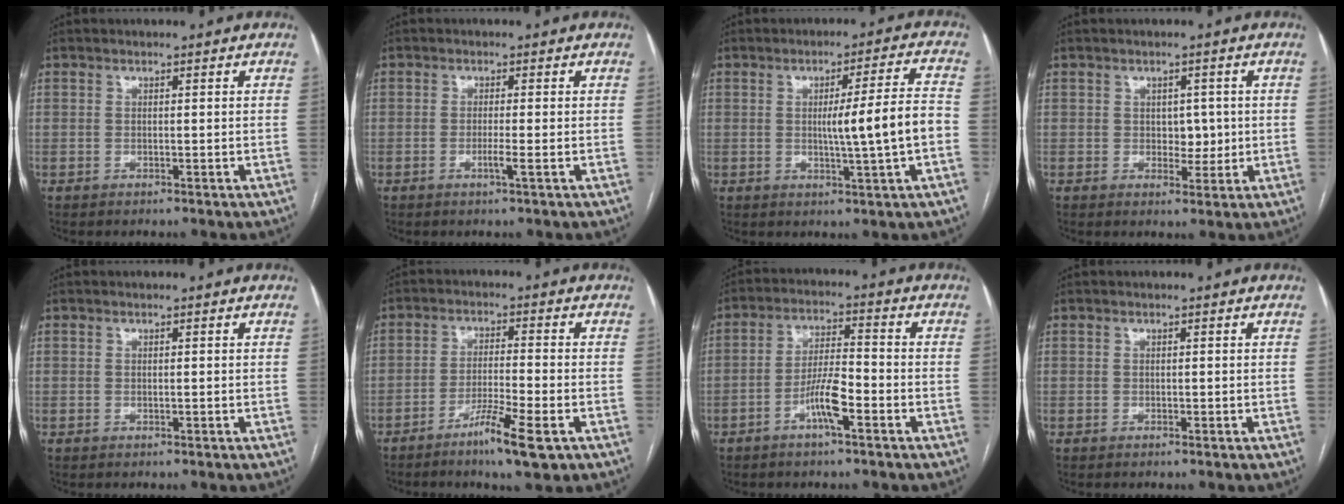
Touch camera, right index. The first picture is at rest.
{"total": 1.9, "force": [-0.7, -0.4, 1.8], "torque": [-0.035, -0.004, -0.014]}
{"total": 9.1, "force": [-1.0, -0.7, 9.1], "torque": [-0.134, 0.003, -0.012]}
{"total": 3.2, "force": [0.2, 2.2, 2.3], "torque": [-0.024, 0.002, 0.006]}
{"total": 0.0}
{"total": 7.6, "force": [-4.3, 0.3, 6.3], "torque": [-0.113, -0.013, -0.073]}
{"total": 6.6, "force": [-3.2, 0.9, 5.7], "torque": [-0.115, 0.006, -0.058]}
{"total": 0.0}